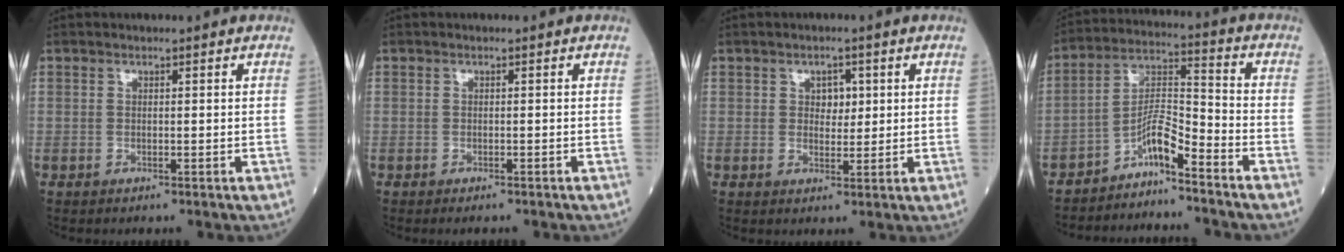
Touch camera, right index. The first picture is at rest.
{"total": 1.6, "force": [-1.4, 0.3, 0.8], "torque": [-0.011, -0.004, -0.015]}
{"total": 2.7, "force": [0.8, 1.9, 1.7], "torque": [-0.014, 0.002, 0.011]}
{"total": 7.0, "force": [-5.4, 0.3, 4.5], "torque": [-0.085, 0.010, -0.098]}